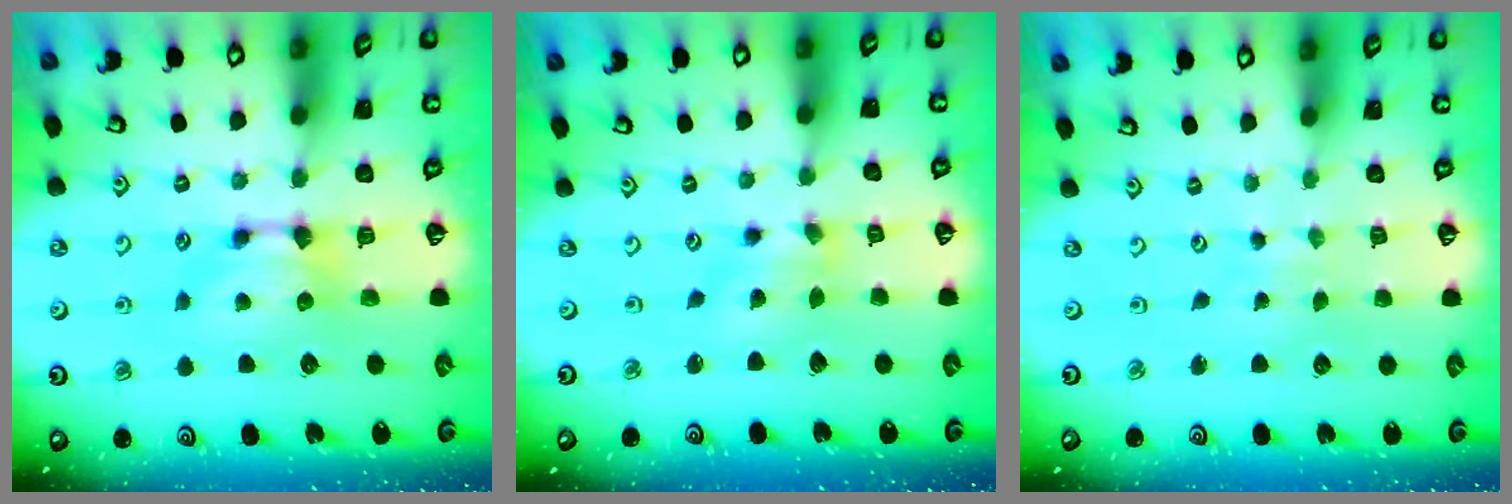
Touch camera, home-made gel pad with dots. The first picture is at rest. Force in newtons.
{"total": 1.3, "press": 0.6, "slide": 1.1}
{"total": 5.7, "press": 5.7, "slide": 0.3}